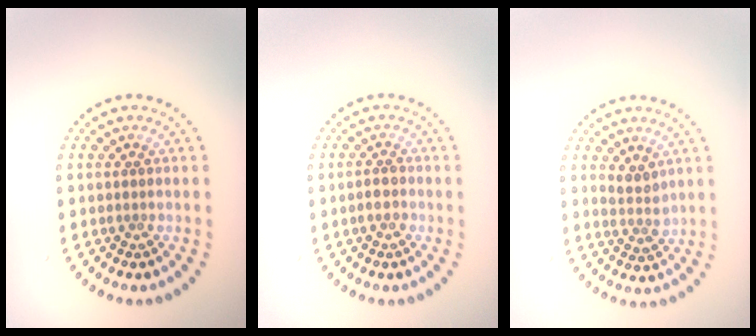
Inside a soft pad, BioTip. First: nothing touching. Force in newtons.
{"total": 1.3, "press": 1.2, "slide": 0.6}
{"total": 1.8, "press": 1.4, "slide": 1.0}